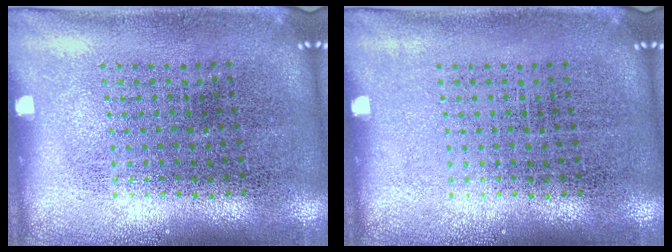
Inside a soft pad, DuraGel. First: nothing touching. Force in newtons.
{"total": 0.0}